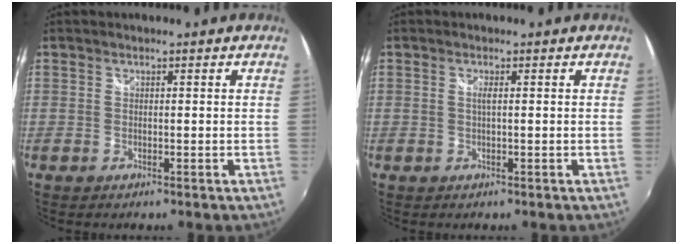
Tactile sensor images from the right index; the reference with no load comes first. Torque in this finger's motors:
{"motor_torque": [0.20, 0.22, 0.00, 0.01]}